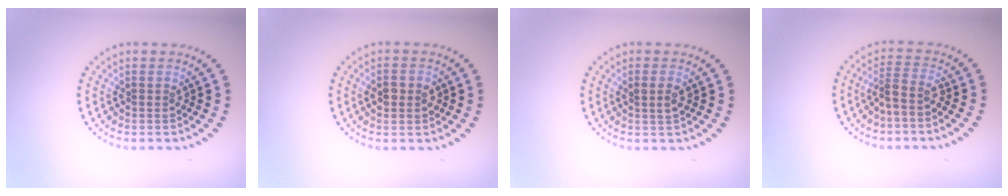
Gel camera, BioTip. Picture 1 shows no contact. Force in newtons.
{"total": 1.9, "press": 1.9, "slide": 0.0}
{"total": 1.3, "press": 1.3, "slide": 0.2}
{"total": 2.3, "press": 1.6, "slide": 1.7}